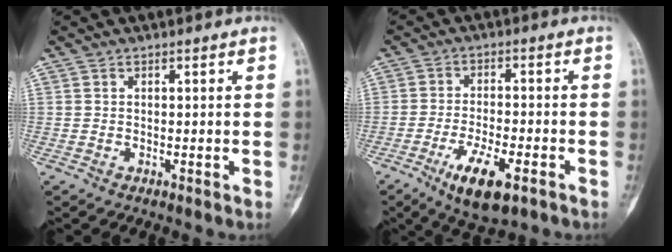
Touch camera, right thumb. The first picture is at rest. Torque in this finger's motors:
{"motor_torque": [1.19, 0.90, 0.97, -0.54, 0.31]}